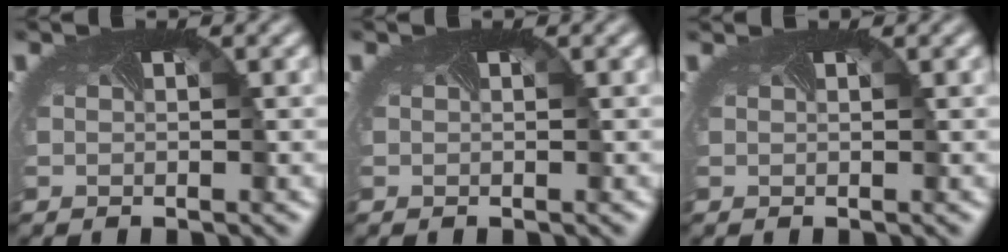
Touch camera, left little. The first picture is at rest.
{"total": 0.0}
{"total": 0.6, "force": [0.5, -0.2, -0.3], "torque": [0.002, -0.002, 0.004]}